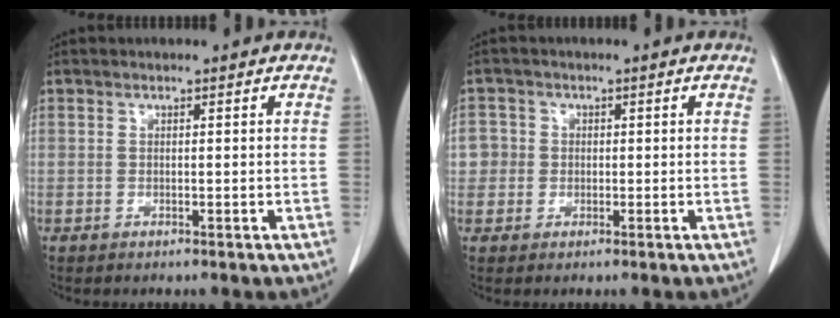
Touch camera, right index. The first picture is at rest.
{"total": 3.1, "force": [0.1, 3.1, 0.1], "torque": [0.015, 0.010, -0.001]}